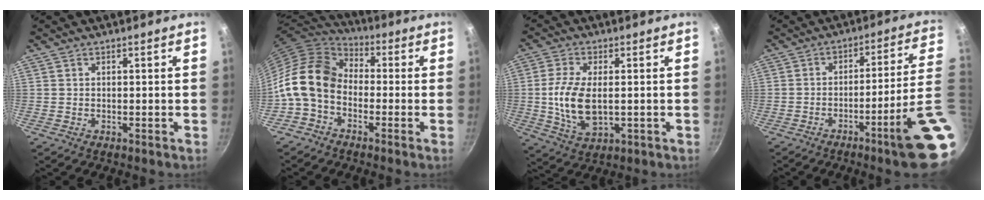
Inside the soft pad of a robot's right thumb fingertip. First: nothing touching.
{"total": 13.1, "force": [-2.9, 9.5, 8.6], "torque": [-0.142, 0.048, -0.079]}
{"total": 10.5, "force": [-0.2, 5.5, 9.0], "torque": [-0.185, -0.005, 0.000]}
{"total": 15.3, "force": [-6.1, 0.5, 14.1], "torque": [-0.177, 0.035, -0.087]}